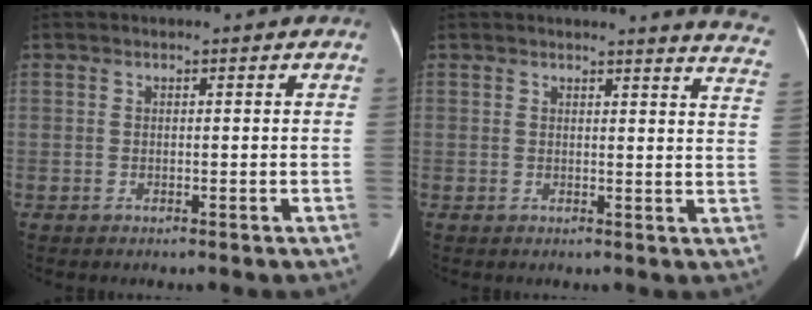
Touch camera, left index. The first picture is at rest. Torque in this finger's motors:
{"motor_torque": [0.65, -1.19, 0.08, 0.04]}